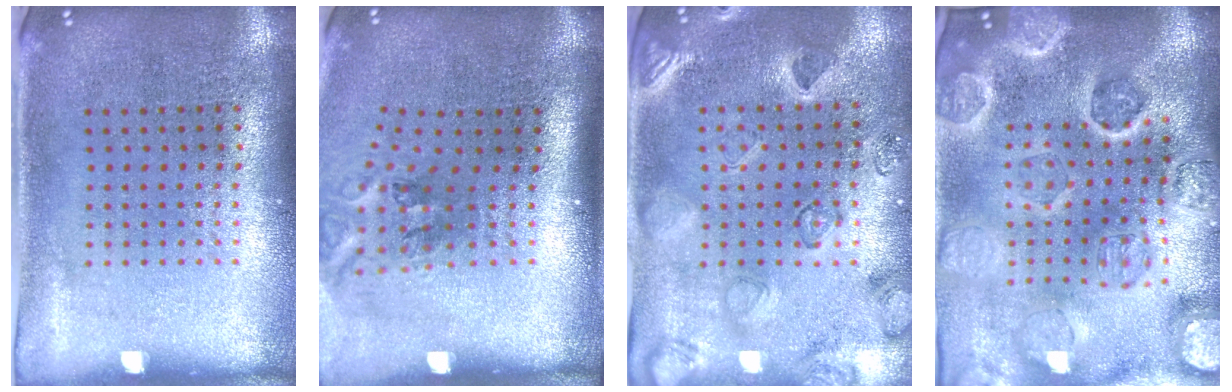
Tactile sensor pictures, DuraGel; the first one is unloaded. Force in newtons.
{"total": 2.0, "press": 1.2, "slide": 1.6}
{"total": 2.3, "press": 2.1, "slide": 1.0}
{"total": 4.3, "press": 4.0, "slide": 1.5}